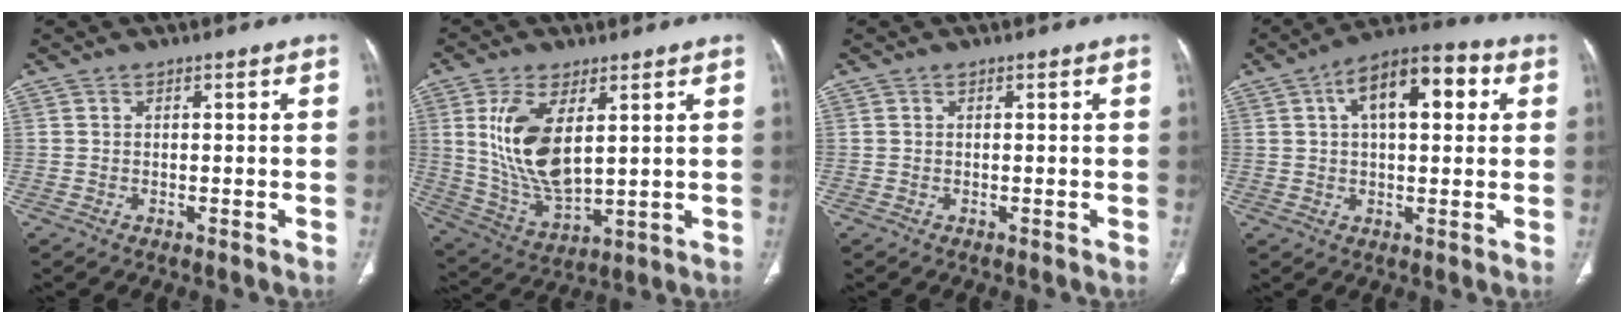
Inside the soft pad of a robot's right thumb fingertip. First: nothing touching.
{"total": 14.1, "force": [3.8, 6.7, 11.8], "torque": [-0.232, -0.025, 0.091]}
{"total": 0.0}
{"total": 13.4, "force": [4.0, 6.4, 11.1], "torque": [-0.153, 0.025, 0.056]}